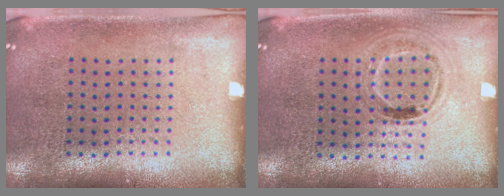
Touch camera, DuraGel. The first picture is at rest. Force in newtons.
{"total": 1.0, "press": 0.9, "slide": 0.4}